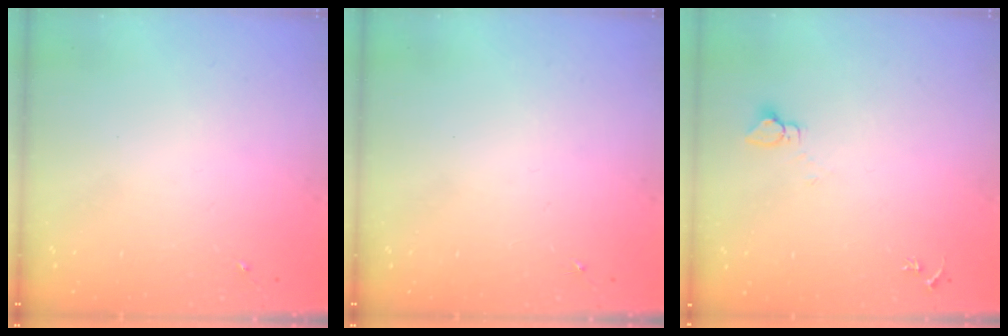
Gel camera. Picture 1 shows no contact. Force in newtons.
{"total": 0.0}
{"total": 2.7, "press": 2.7, "slide": 0.1}